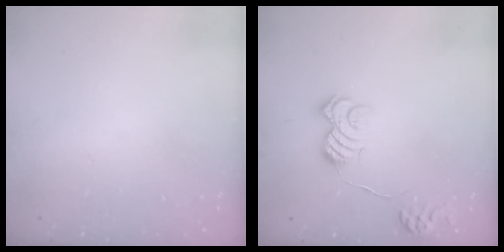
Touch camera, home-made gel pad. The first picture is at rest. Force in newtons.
{"total": 11.1, "press": 11.0, "slide": 1.0}